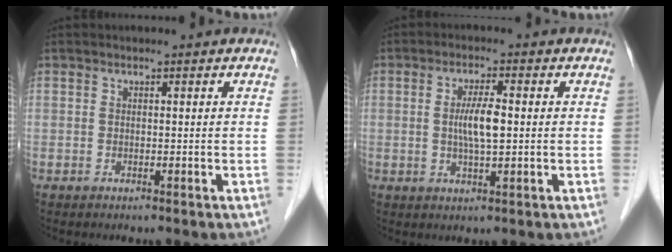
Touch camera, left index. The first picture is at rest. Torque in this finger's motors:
{"motor_torque": [0.28, 0.21, 0.16, 0.04]}